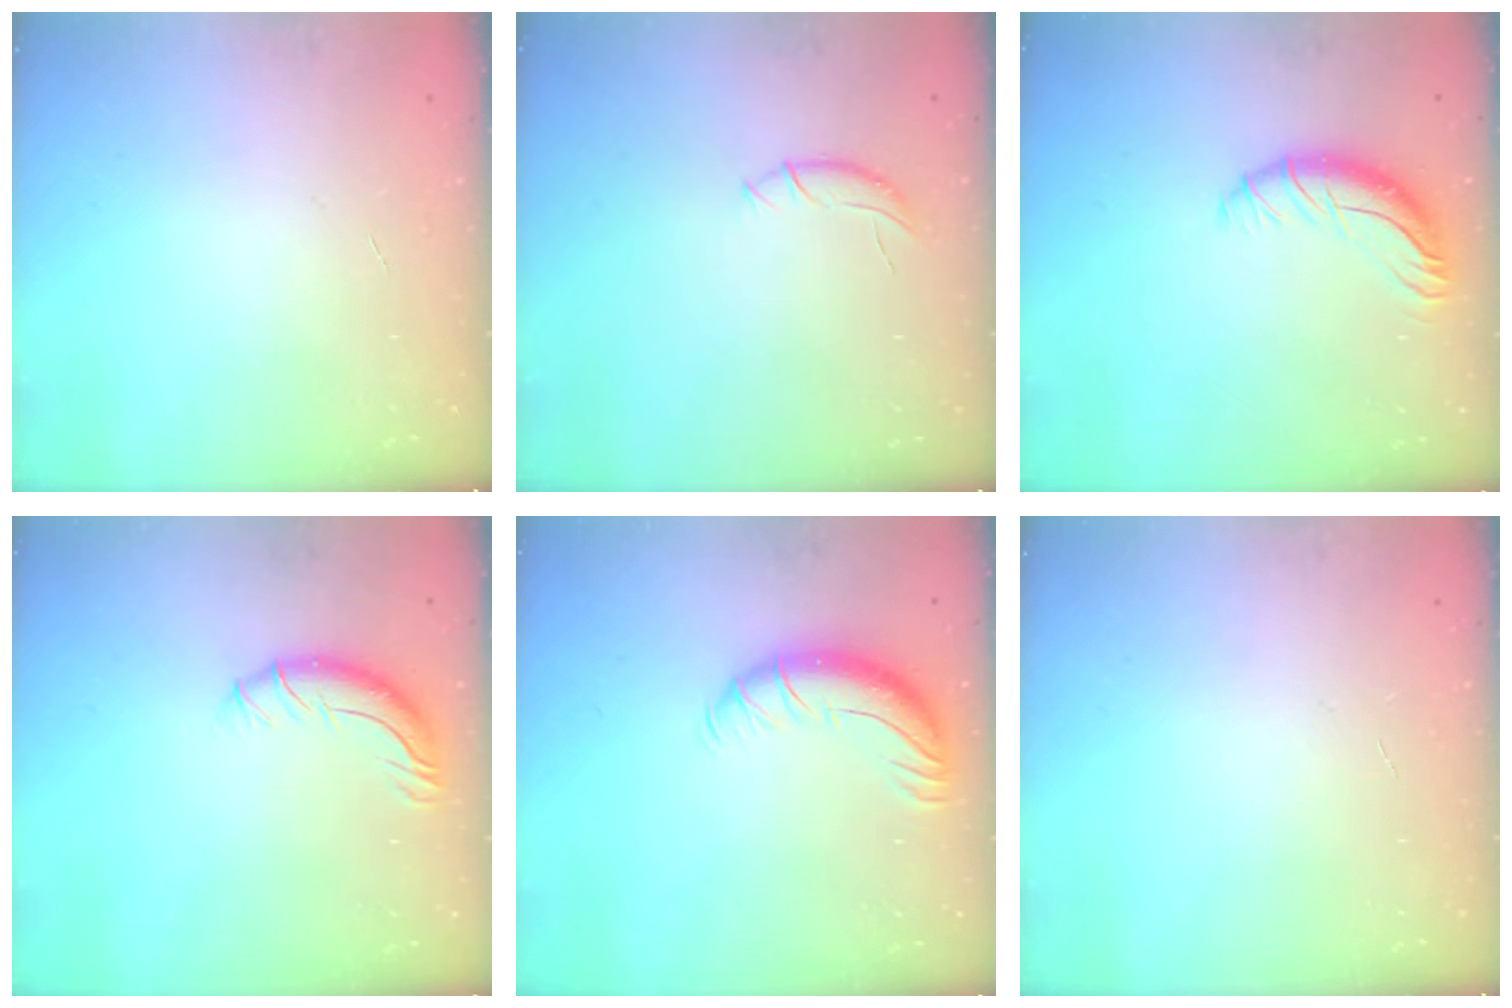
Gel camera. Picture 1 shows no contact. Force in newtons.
{"total": 6.8, "press": 6.7, "slide": 1.2}
{"total": 11.2, "press": 10.9, "slide": 2.5}
{"total": 8.7, "press": 8.6, "slide": 1.1}
{"total": 10.9, "press": 10.5, "slide": 3.0}
{"total": 0.0}